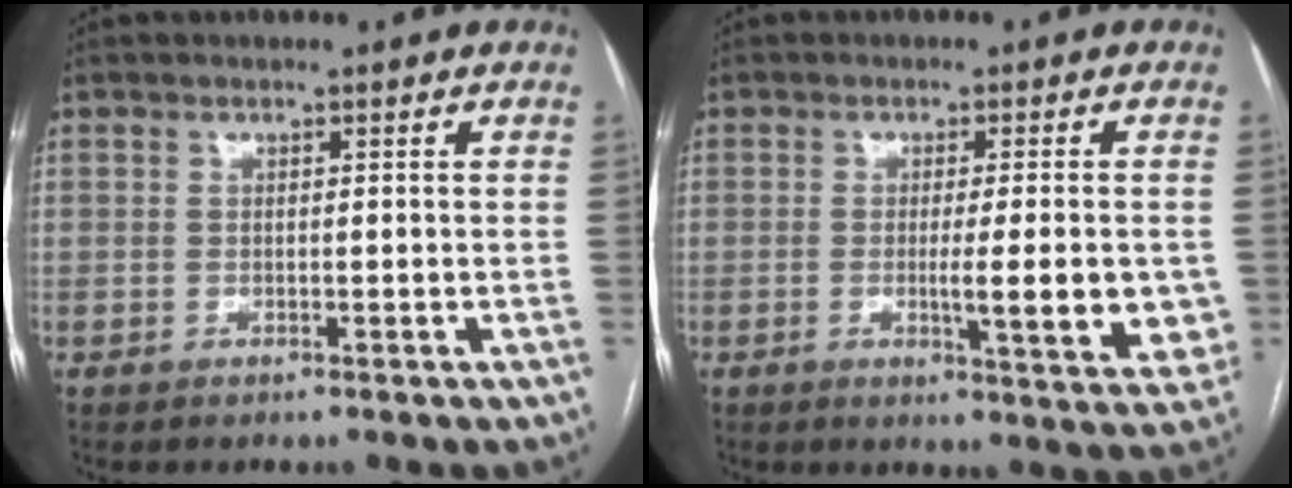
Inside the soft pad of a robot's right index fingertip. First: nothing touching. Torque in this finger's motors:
{"motor_torque": [0.30, -0.07, 0.14, 0.04]}